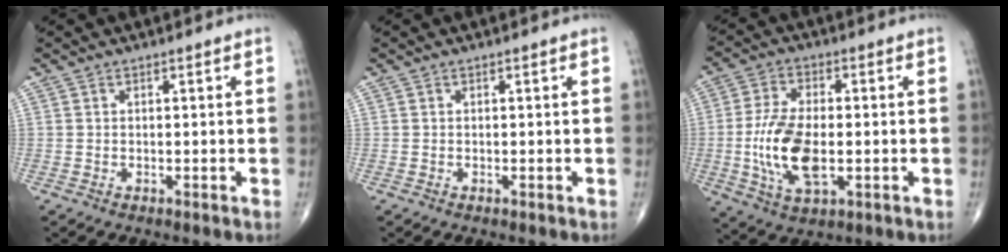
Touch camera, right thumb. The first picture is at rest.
{"total": 0.0}
{"total": 12.6, "force": [-1.8, 6.2, 10.8], "torque": [-0.217, -0.001, -0.031]}